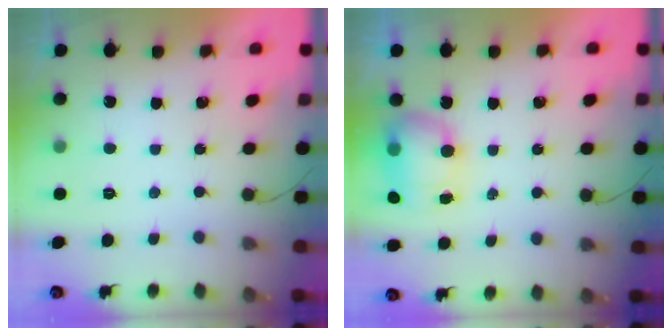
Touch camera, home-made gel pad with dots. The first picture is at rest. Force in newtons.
{"total": 11.5, "press": 8.8, "slide": 7.4}